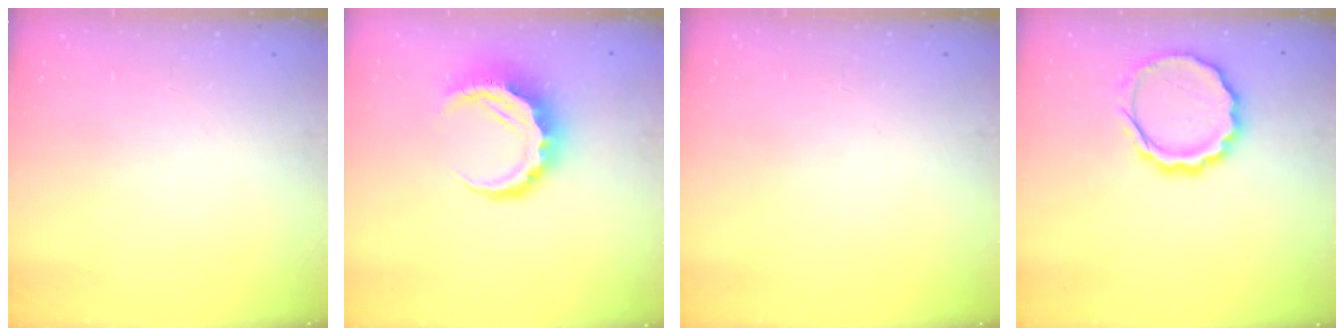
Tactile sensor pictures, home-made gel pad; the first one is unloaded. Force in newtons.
{"total": 8.8, "press": 8.6, "slide": 1.6}
{"total": 0.0}
{"total": 13.3, "press": 13.1, "slide": 2.7}